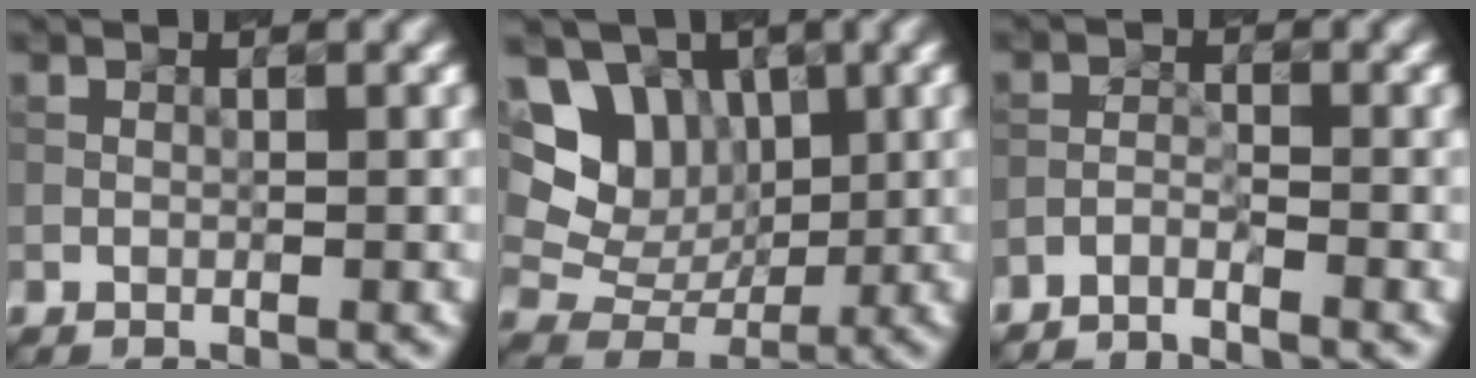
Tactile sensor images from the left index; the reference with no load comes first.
{"total": 8.8, "force": [4.1, 6.9, 3.6], "torque": [-0.053, 0.002, 0.071]}
{"total": 1.8, "force": [-1.8, 0.1, 0.5], "torque": [-0.014, -0.001, -0.042]}